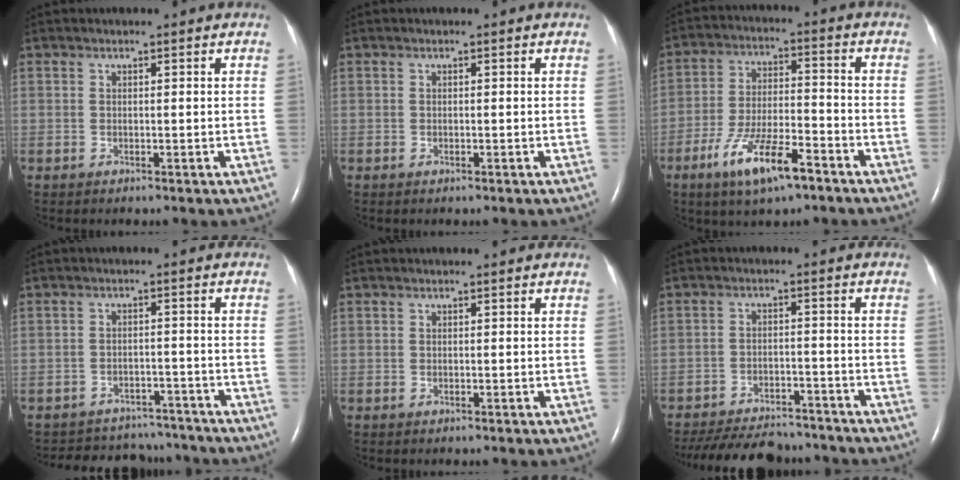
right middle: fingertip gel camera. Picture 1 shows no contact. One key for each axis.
{"total": 0.0}
{"total": 10.9, "fx": -6.6, "fy": 2.6, "fz": 8.2, "tx": -0.156, "ty": -0.005, "tz": -0.115}
{"total": 9.3, "fx": -8.6, "fy": 3.5, "fz": 0.1, "tx": -0.004, "ty": 0.024, "tz": -0.103}
{"total": 0.0}
{"total": 16.2, "fx": -14.5, "fy": 4.6, "fz": 5.5, "tx": -0.127, "ty": -0.013, "tz": -0.207}